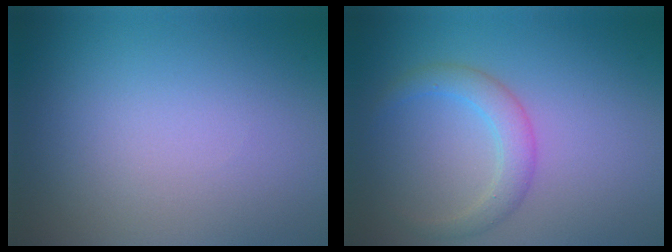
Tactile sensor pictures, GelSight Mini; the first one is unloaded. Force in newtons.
{"total": 2.0, "press": 2.0, "slide": 0.2}